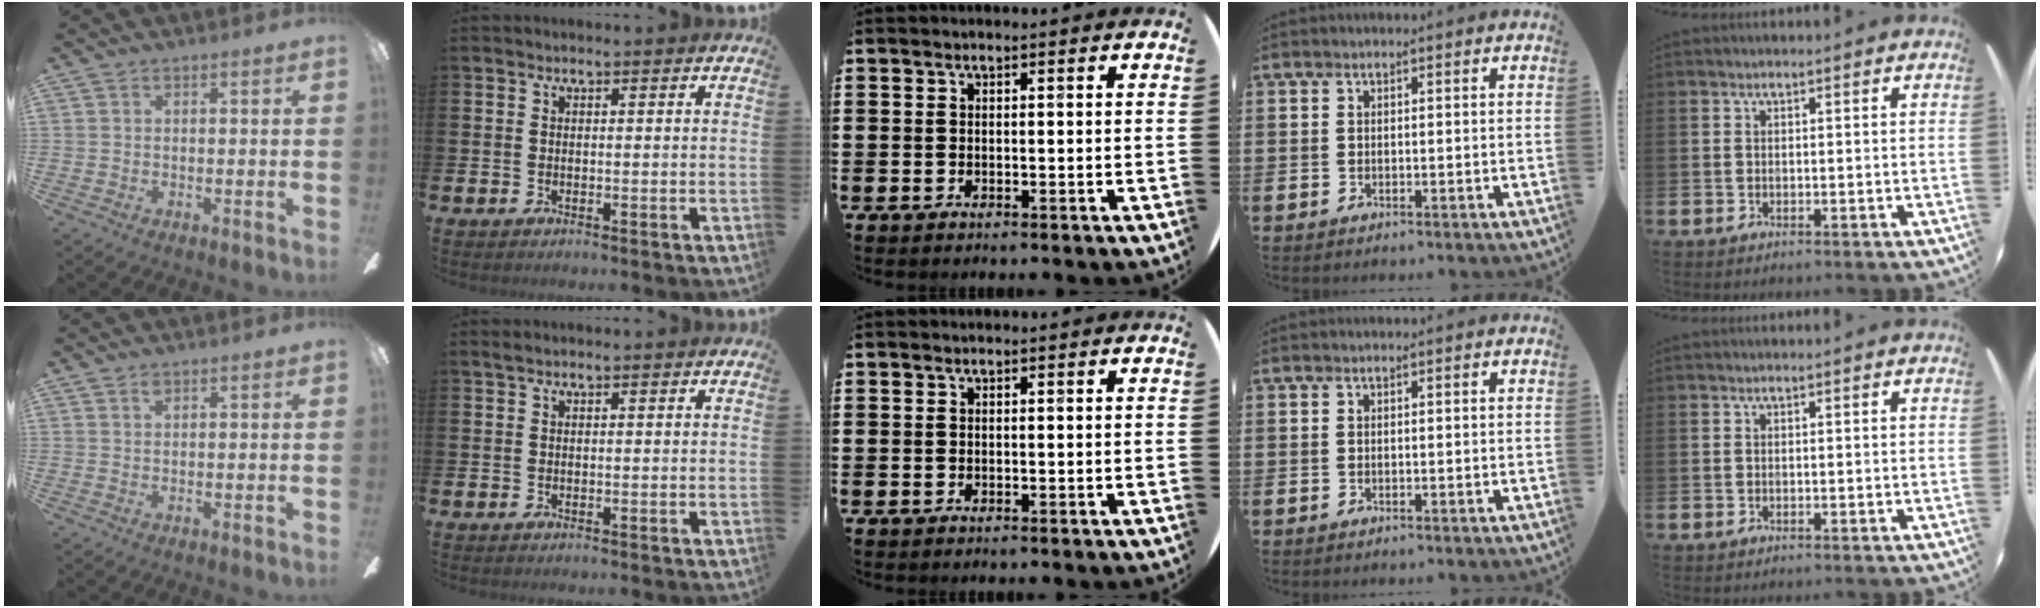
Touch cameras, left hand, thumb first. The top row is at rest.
{"thumb": {"total": 1.2, "force": [0.9, 0.4, 0.7], "torque": [-0.016, 0.002, 0.016]}, "index": {"total": 0.5, "force": [0.3, 0.0, 0.4], "torque": [-0.013, 0.004, 0.006]}}